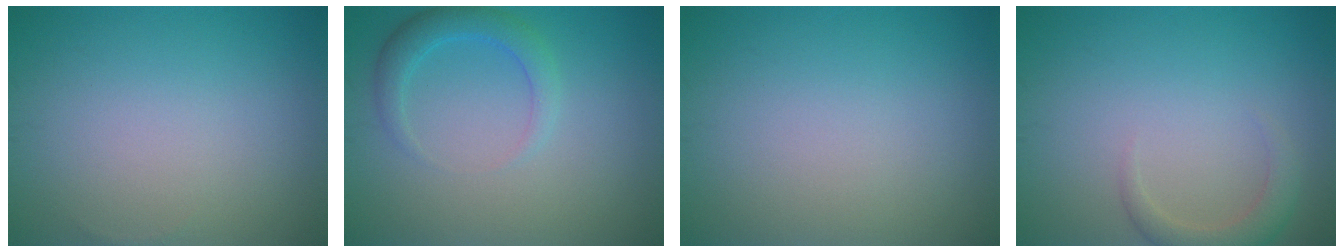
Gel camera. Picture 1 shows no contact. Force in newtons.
{"total": 2.6, "press": 2.6, "slide": 0.2}
{"total": 0.0}
{"total": 2.3, "press": 2.3, "slide": 0.2}